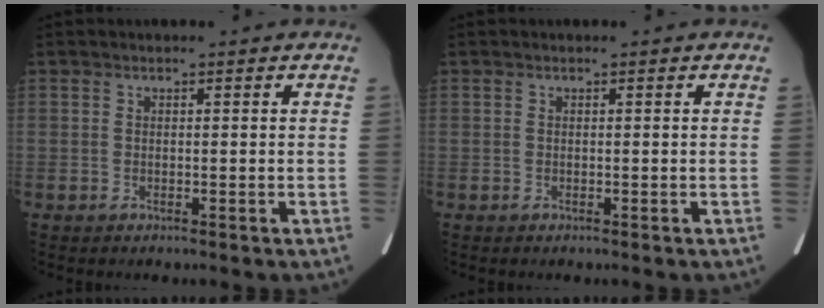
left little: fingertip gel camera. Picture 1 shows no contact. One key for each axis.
{"total": 0.0}